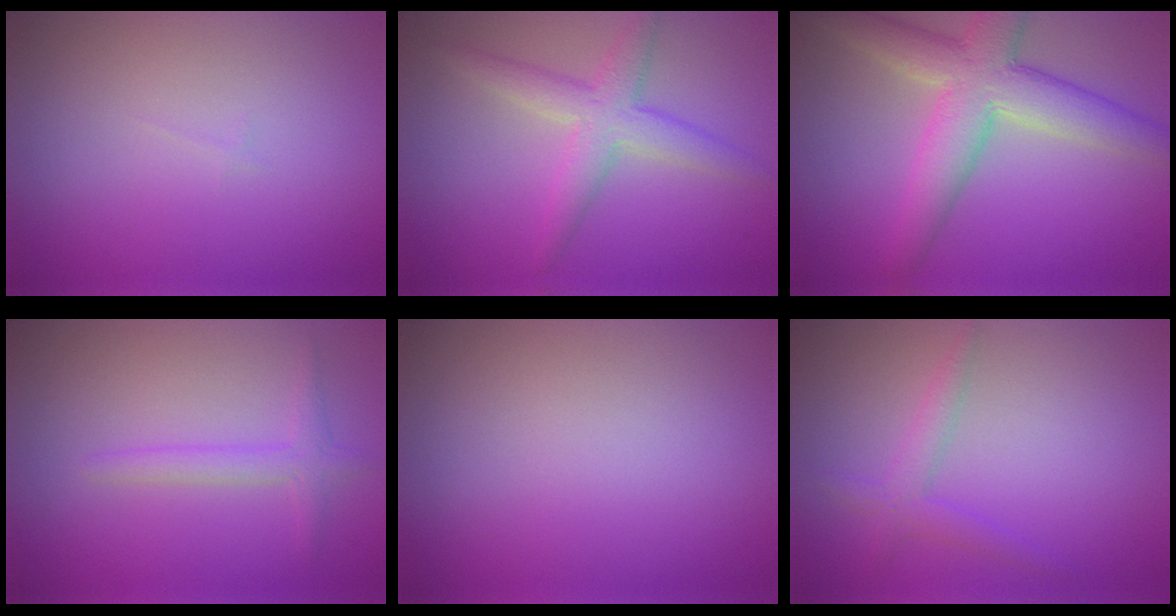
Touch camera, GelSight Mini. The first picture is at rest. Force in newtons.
{"total": 3.7, "press": 3.7, "slide": 0.1}
{"total": 6.9, "press": 6.9, "slide": 0.4}
{"total": 1.8, "press": 1.8, "slide": 0.1}
{"total": 0.0}
{"total": 2.0, "press": 2.0, "slide": 0.1}